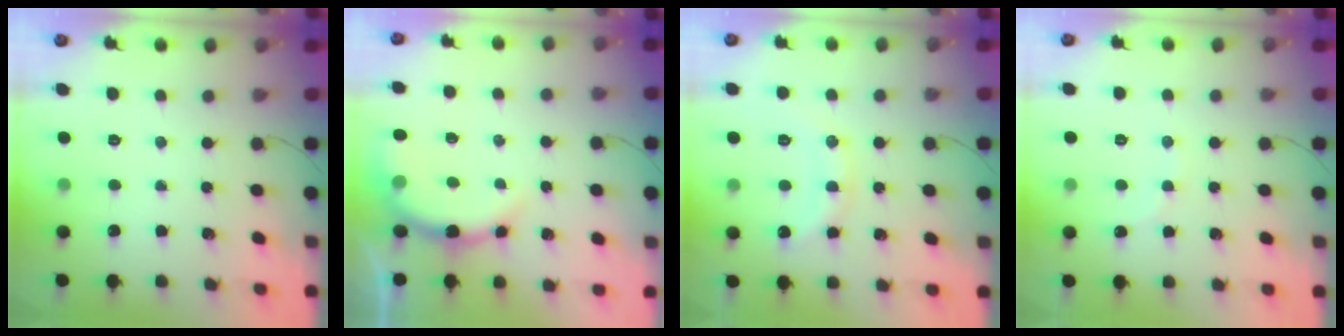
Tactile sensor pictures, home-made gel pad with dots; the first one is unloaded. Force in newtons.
{"total": 8.6, "press": 8.4, "slide": 1.9}
{"total": 12.2, "press": 12.2, "slide": 0.4}
{"total": 4.1, "press": 4.0, "slide": 0.6}